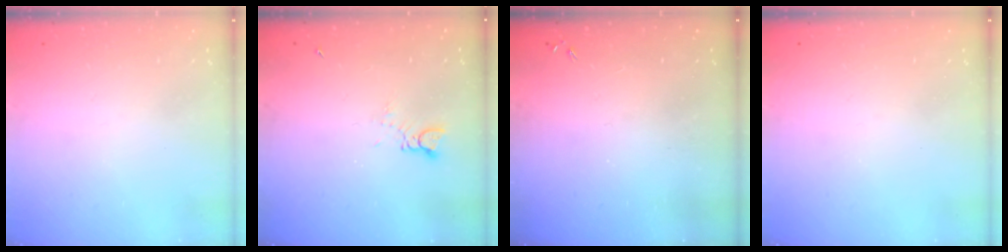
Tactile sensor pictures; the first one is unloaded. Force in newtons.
{"total": 1.4, "press": 1.4, "slide": 0.2}
{"total": 0.0}
{"total": 0.0}